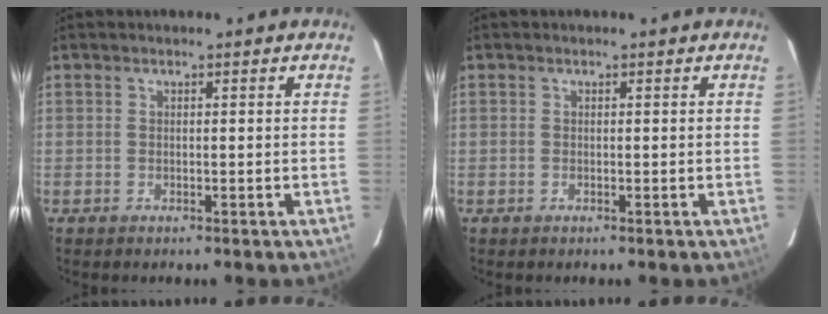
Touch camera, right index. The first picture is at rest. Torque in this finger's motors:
{"motor_torque": [0.03, -0.05, 0.04, 0.00]}